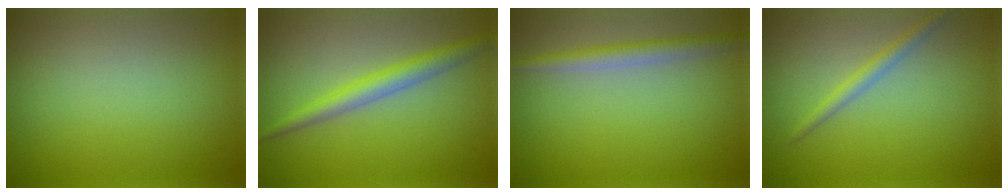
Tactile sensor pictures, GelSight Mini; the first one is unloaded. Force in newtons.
{"total": 2.9, "press": 2.9, "slide": 0.0}
{"total": 2.4, "press": 2.4, "slide": 0.1}
{"total": 1.6, "press": 1.6, "slide": 0.1}